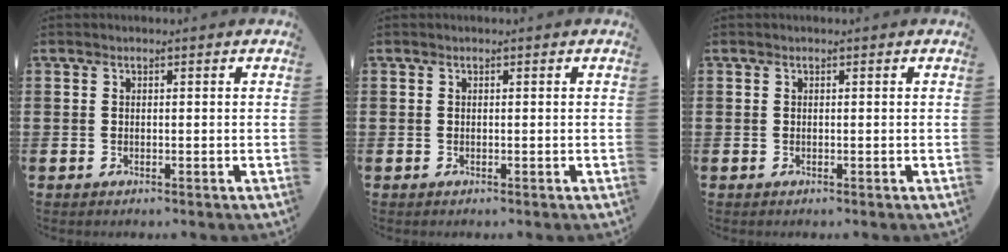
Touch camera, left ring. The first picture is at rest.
{"total": 0.0}
{"total": 0.0}